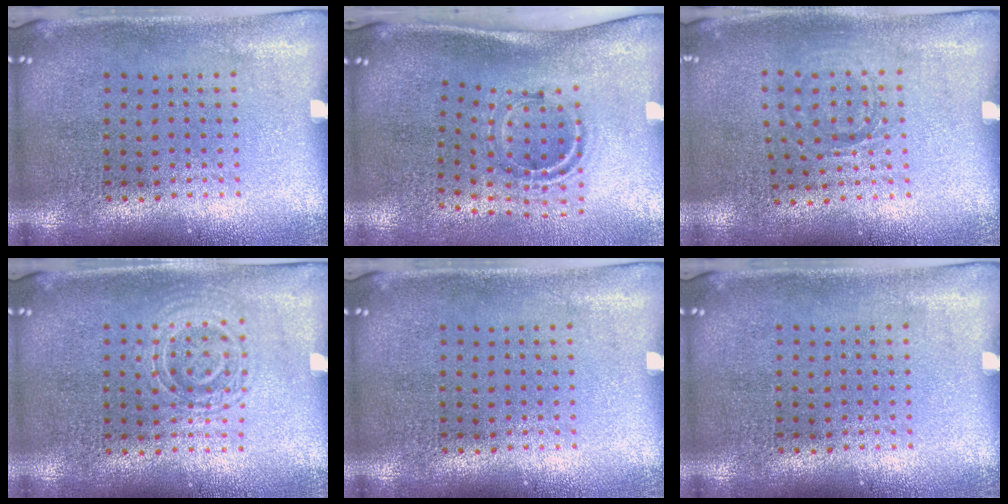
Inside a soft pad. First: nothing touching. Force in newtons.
{"total": 1.2, "press": 1.0, "slide": 0.7}
{"total": 0.8, "press": 0.7, "slide": 0.3}
{"total": 1.2, "press": 1.2, "slide": 0.3}
{"total": 0.0}
{"total": 0.0}